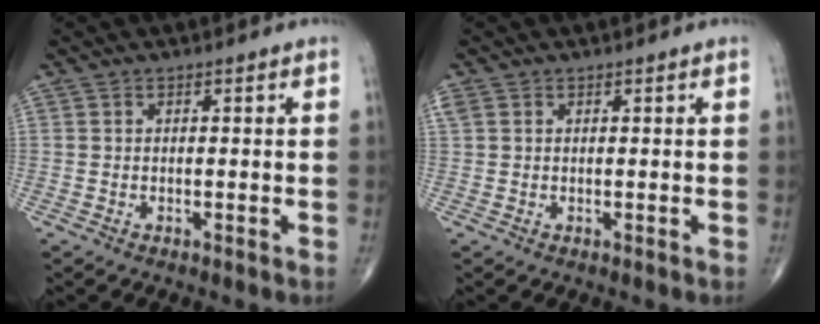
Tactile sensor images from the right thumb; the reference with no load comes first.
{"total": 1.5, "force": [0.6, 1.2, 0.8], "torque": [-0.024, 0.014, 0.018]}